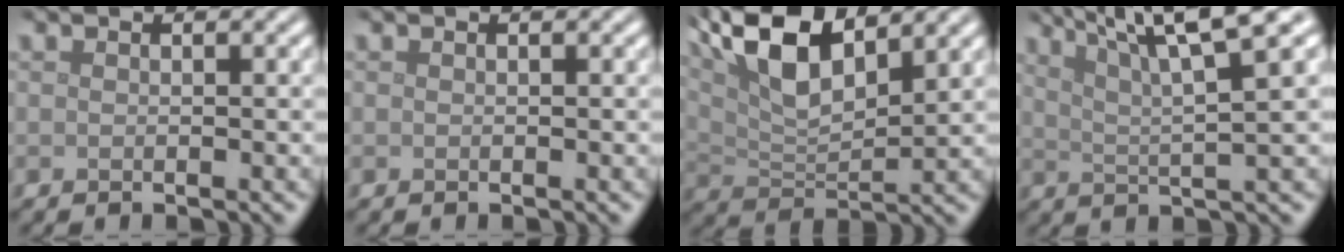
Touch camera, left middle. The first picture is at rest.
{"total": 0.0}
{"total": 9.4, "force": [5.0, 3.7, 7.0], "torque": [-0.142, 0.014, 0.092]}
{"total": 8.2, "force": [4.7, 1.1, 6.6], "torque": [-0.096, 0.018, 0.077]}